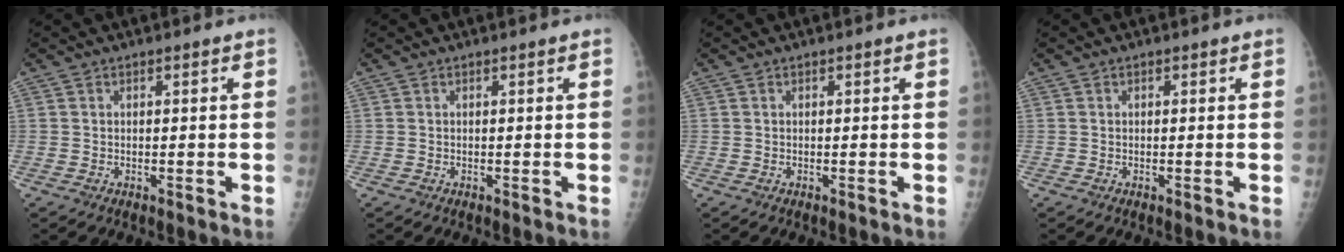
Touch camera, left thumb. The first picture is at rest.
{"total": 0.0}
{"total": 0.0}
{"total": 0.0}